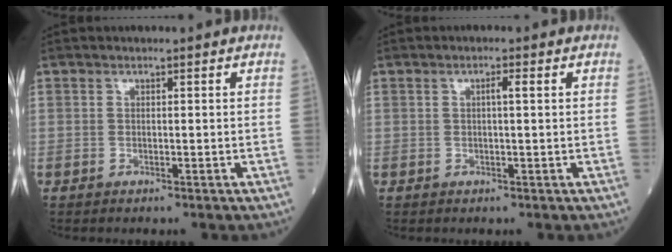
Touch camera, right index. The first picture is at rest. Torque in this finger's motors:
{"motor_torque": [0.02, 0.00, 0.06, 0.03]}